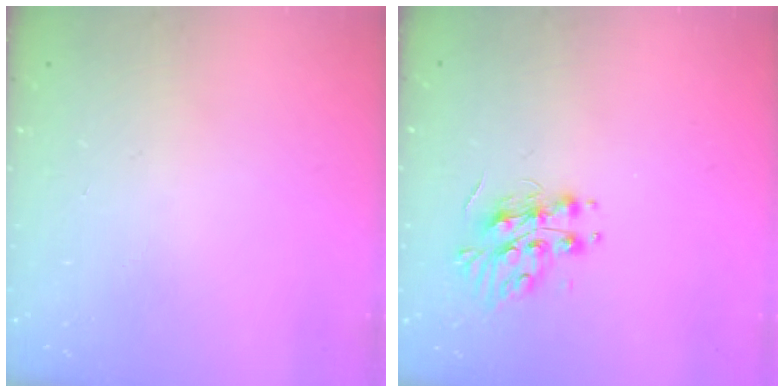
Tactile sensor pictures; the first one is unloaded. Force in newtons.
{"total": 11.1, "press": 11.1, "slide": 0.2}